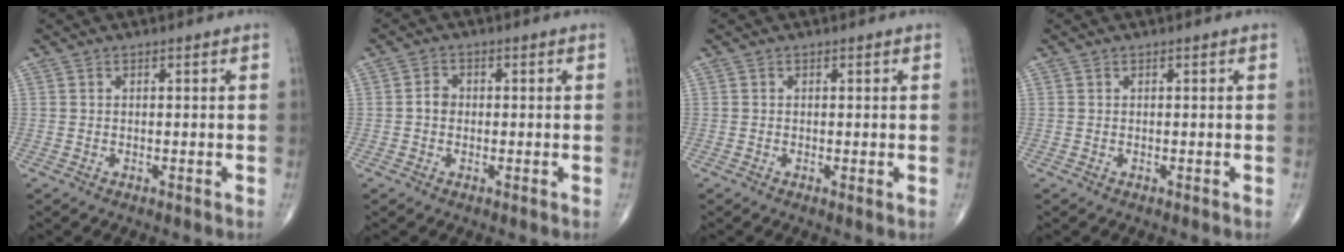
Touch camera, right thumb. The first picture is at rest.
{"total": 2.3, "force": [-0.2, 1.9, 1.2], "torque": [-0.011, 0.009, -0.009]}
{"total": 0.6, "force": [-0.1, 0.2, 0.6], "torque": [-0.014, -0.004, -0.004]}
{"total": 0.0}